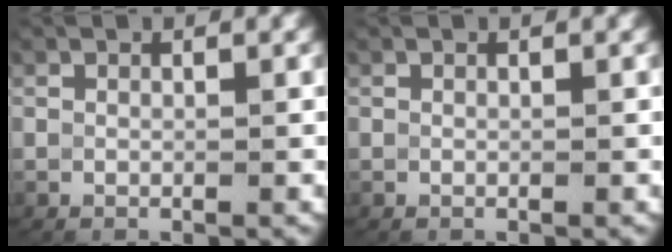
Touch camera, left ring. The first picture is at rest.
{"total": 0.0}